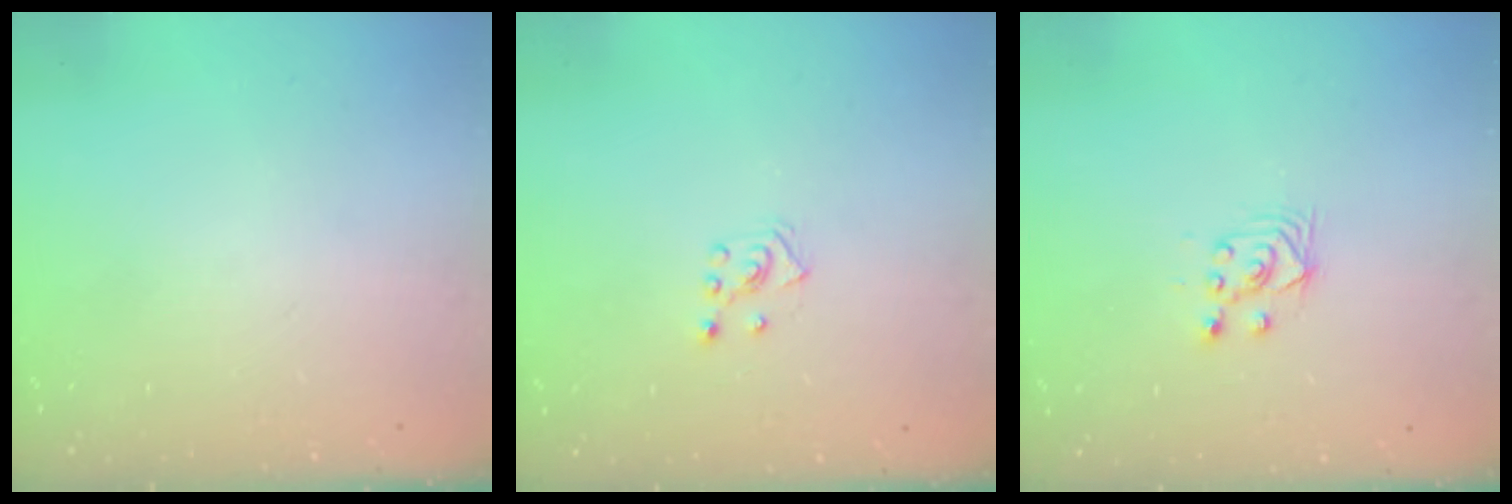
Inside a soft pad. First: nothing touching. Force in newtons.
{"total": 2.8, "press": 2.7, "slide": 0.5}
{"total": 3.5, "press": 3.2, "slide": 1.4}